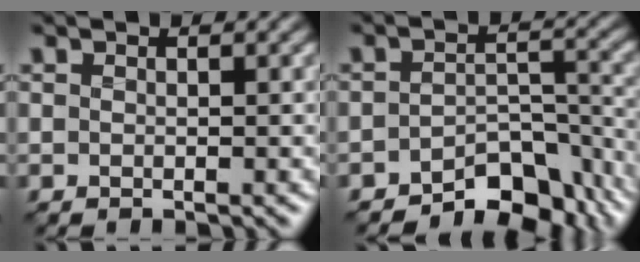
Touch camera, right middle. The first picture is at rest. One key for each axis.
{"total": 6.8, "fx": -5.3, "fy": 2.8, "fz": 3.2, "tx": -0.029, "ty": -0.002, "tz": -0.080}